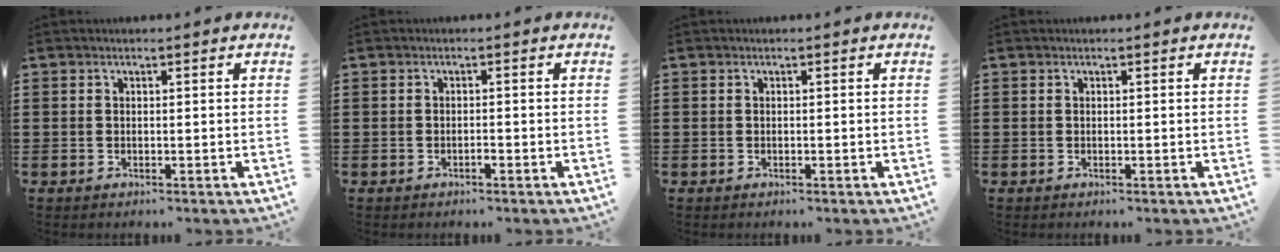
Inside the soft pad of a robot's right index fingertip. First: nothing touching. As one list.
[{"total": 0.9, "force": [-0.7, 0.2, 0.6], "torque": [-0.015, -0.004, -0.012]}, {"total": 0.0}, {"total": 0.0}]